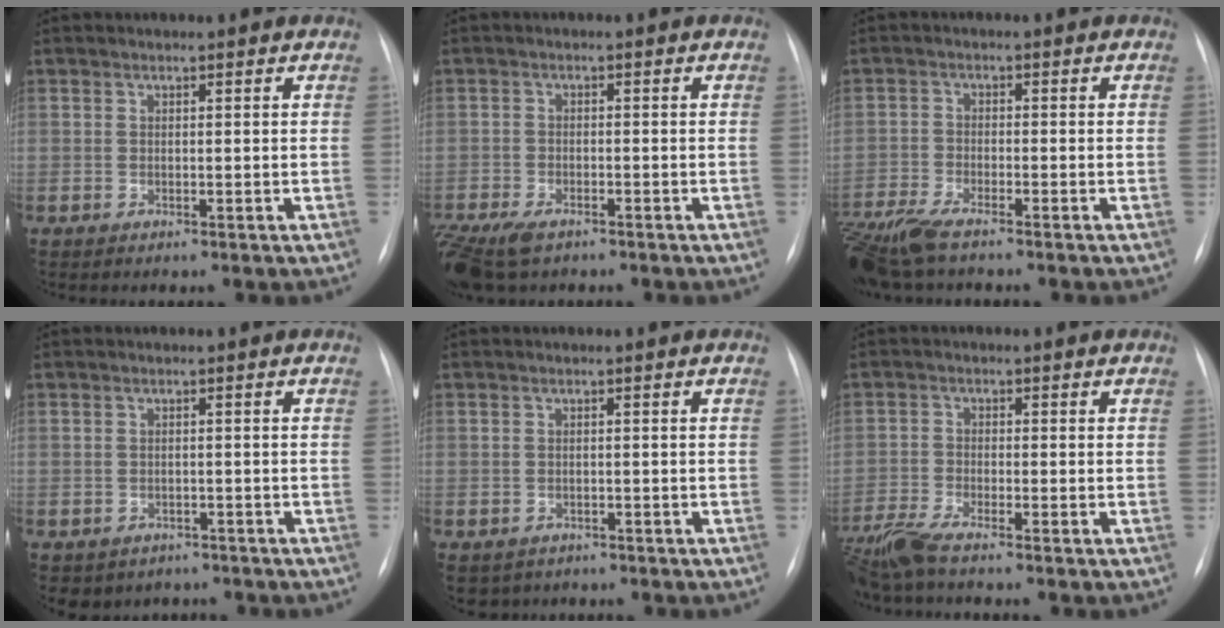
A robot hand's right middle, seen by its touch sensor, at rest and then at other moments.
{"total": 8.9, "force": [-6.4, 3.7, 4.9], "torque": [-0.100, -0.015, -0.101]}
{"total": 9.2, "force": [-7.5, 1.6, 5.0], "torque": [-0.102, -0.021, -0.134]}
{"total": 5.1, "force": [-3.8, 3.3, 0.5], "torque": [0.001, 0.014, -0.045]}
{"total": 3.6, "force": [-2.5, 2.5, 0.5], "torque": [-0.004, 0.005, -0.034]}
{"total": 5.6, "force": [-4.9, -0.2, 2.8], "torque": [-0.062, -0.020, -0.094]}